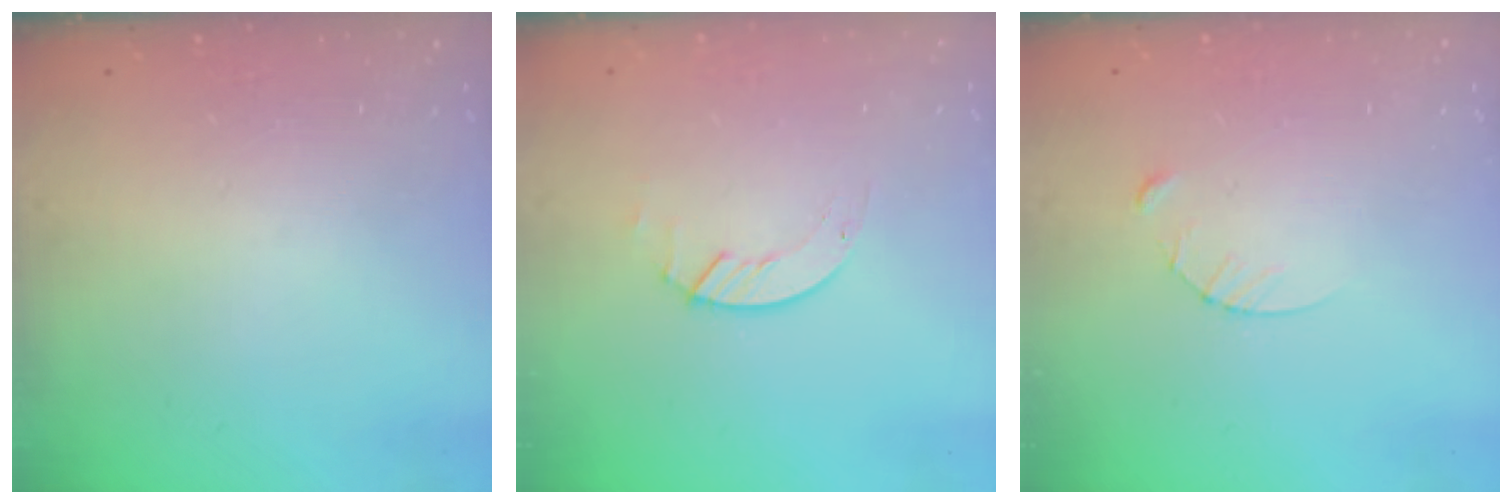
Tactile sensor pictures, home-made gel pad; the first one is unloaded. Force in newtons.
{"total": 1.3, "press": 1.3, "slide": 0.2}
{"total": 3.3, "press": 3.3, "slide": 0.4}